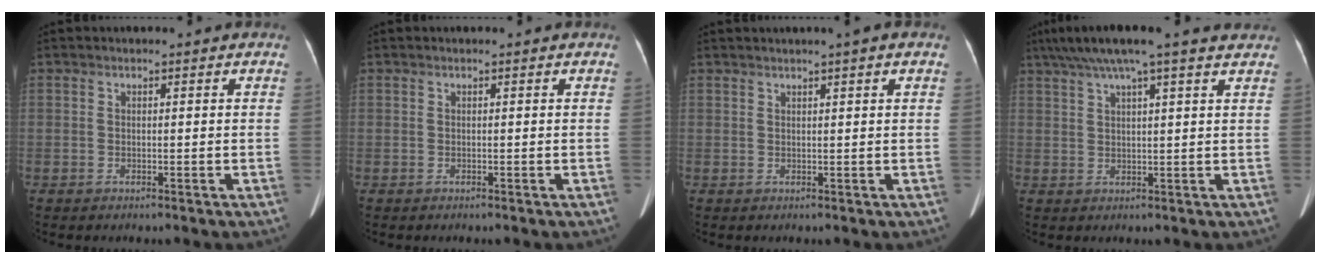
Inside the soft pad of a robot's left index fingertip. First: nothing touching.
{"total": 0.0}
{"total": 2.1, "force": [1.3, -0.2, 1.6], "torque": [-0.030, 0.012, 0.022]}
{"total": 14.8, "force": [12.0, 0.8, 8.5], "torque": [-0.150, 0.053, 0.160]}